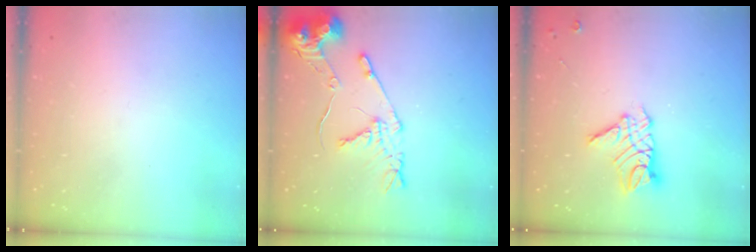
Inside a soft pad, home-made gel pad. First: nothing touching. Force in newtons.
{"total": 12.8, "press": 12.7, "slide": 1.4}
{"total": 10.3, "press": 10.3, "slide": 0.9}